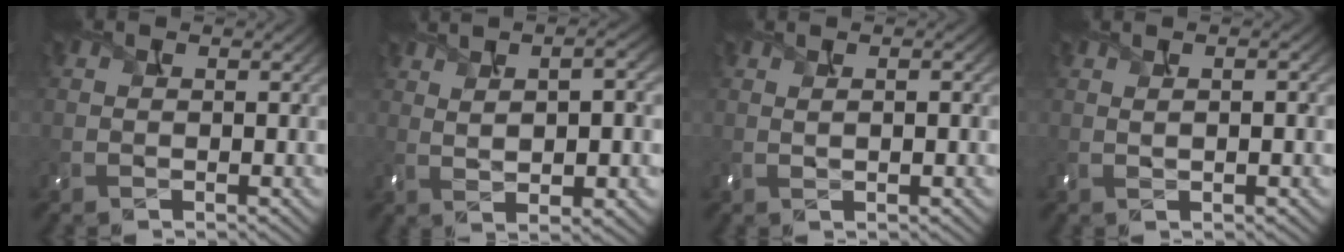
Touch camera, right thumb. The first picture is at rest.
{"total": 9.2, "force": [1.9, 3.1, 8.4], "torque": [-0.119, 0.019, 0.033]}
{"total": 2.2, "force": [0.6, 0.4, 2.1], "torque": [-0.027, -0.002, 0.001]}
{"total": 2.6, "force": [0.7, 0.7, 2.4], "torque": [-0.030, 0.004, -0.002]}